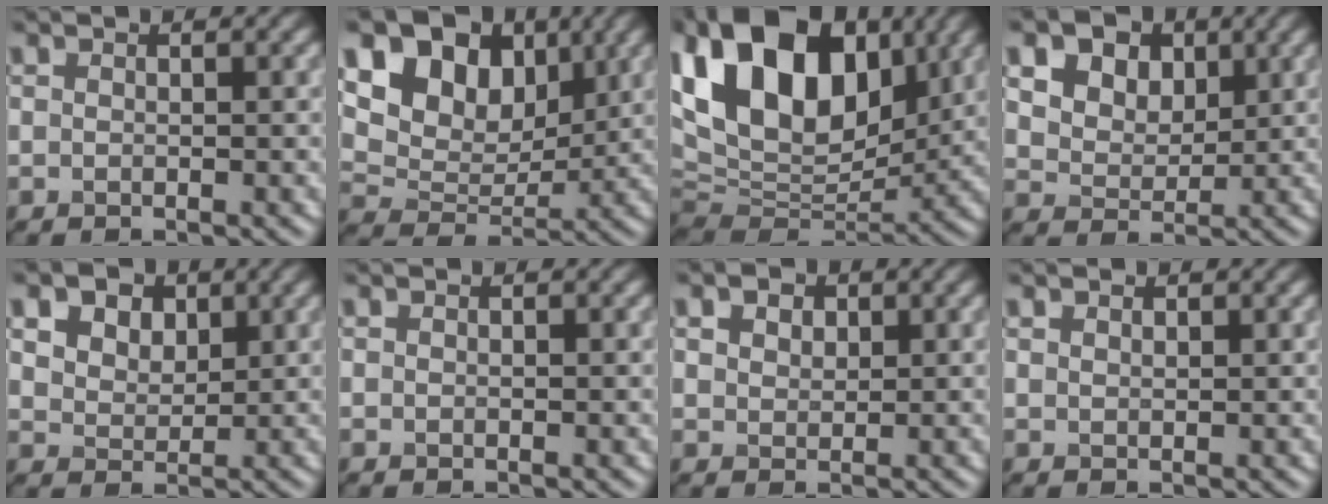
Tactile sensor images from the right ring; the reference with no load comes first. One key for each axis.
{"total": 13.3, "fx": 6.6, "fy": 9.1, "fz": 7.1, "tx": -0.133, "ty": 0.027, "tz": 0.120}
{"total": 17.1, "fx": 6.7, "fy": 10.7, "fz": 11.6, "tx": -0.219, "ty": 0.041, "tz": 0.115}
{"total": 11.9, "fx": 6.0, "fy": 8.2, "fz": 6.1, "tx": -0.124, "ty": 0.037, "tz": 0.093}
{"total": 8.3, "fx": 4.6, "fy": 5.4, "fz": 4.3, "tx": -0.084, "ty": 0.023, "tz": 0.061}
{"total": 0.0}
{"total": 3.5, "fx": 2.1, "fy": 2.2, "fz": 1.8, "tx": -0.036, "ty": 0.018, "tz": 0.019}
{"total": 0.7, "fx": 0.6, "fy": 0.2, "fz": 0.2, "tx": -0.004, "ty": 0.000, "tz": 0.013}